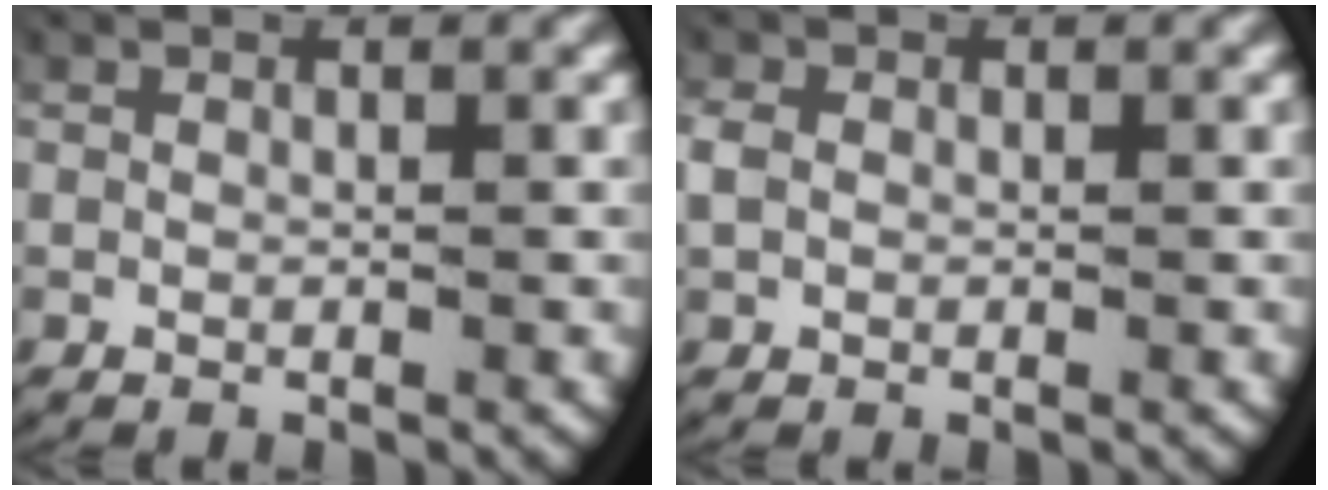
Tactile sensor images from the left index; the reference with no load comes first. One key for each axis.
{"total": 1.5, "fx": 0.0, "fy": 1.3, "fz": 0.8, "tx": -0.030, "ty": -0.002, "tz": 0.004}